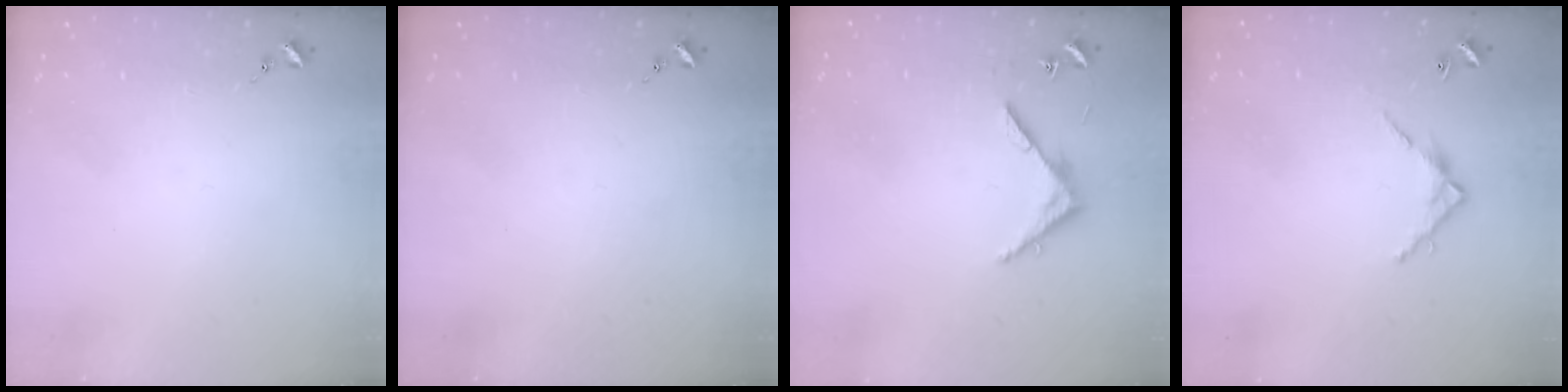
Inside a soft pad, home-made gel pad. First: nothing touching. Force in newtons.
{"total": 0.0}
{"total": 5.0, "press": 5.0, "slide": 0.4}
{"total": 6.3, "press": 6.3, "slide": 0.5}